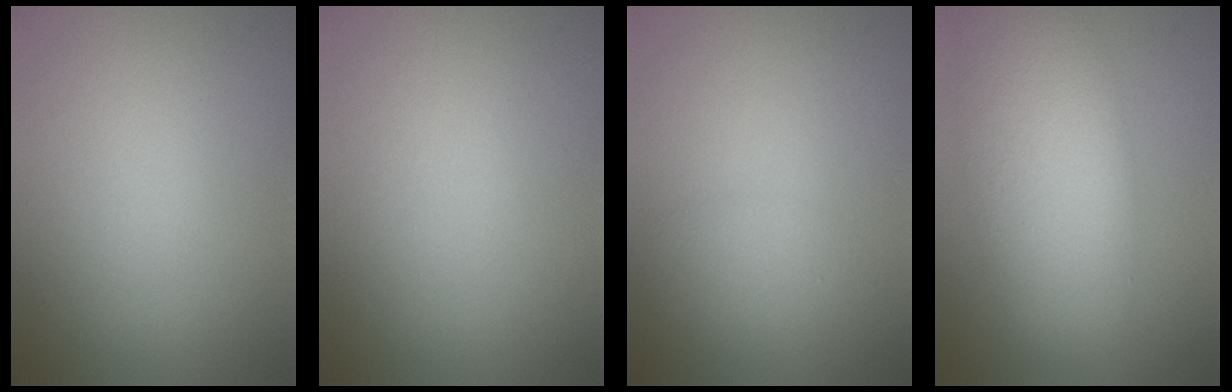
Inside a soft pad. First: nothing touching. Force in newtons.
{"total": 0.0}
{"total": 1.5, "press": 1.5, "slide": 0.1}
{"total": 7.7, "press": 7.7, "slide": 0.6}